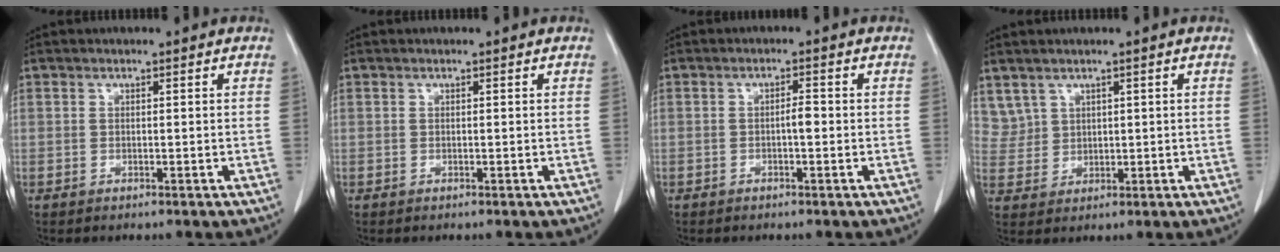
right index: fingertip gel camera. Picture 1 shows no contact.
{"total": 0.0}
{"total": 1.6, "force": [-0.4, 0.4, 1.5], "torque": [-0.023, 0.003, -0.009]}
{"total": 4.2, "force": [2.6, 3.2, 0.0], "torque": [0.002, 0.007, 0.061]}